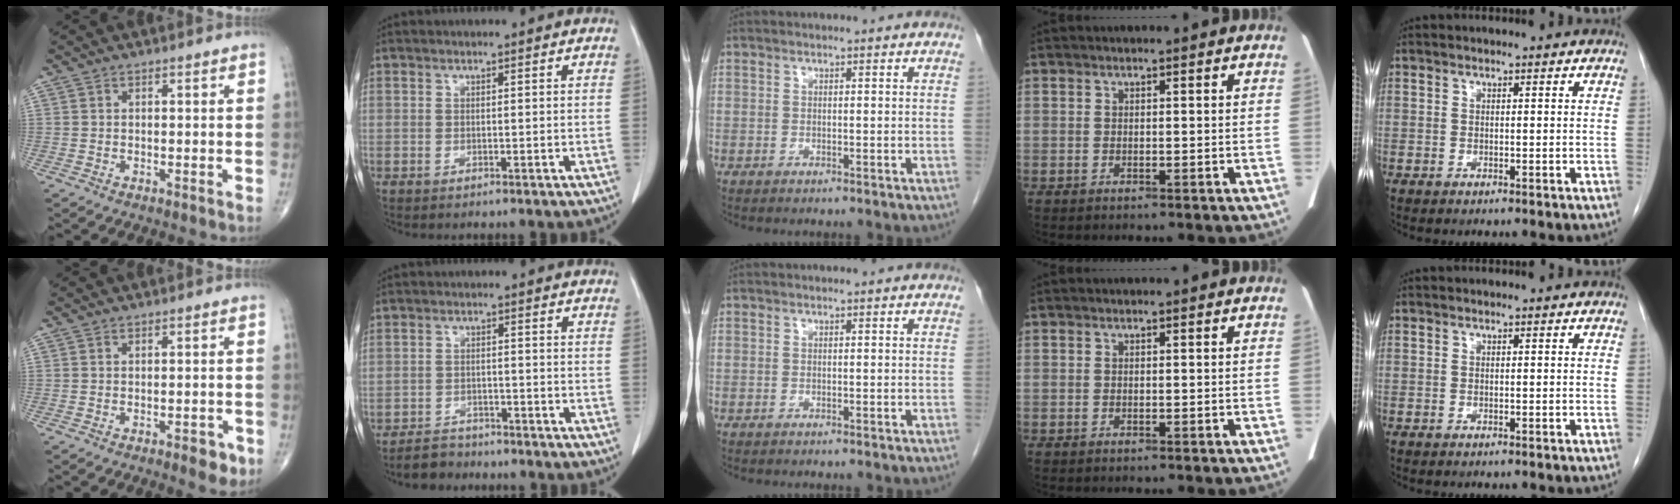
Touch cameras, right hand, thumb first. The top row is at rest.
{"thumb": {"total": 3.9, "force": [-2.0, 1.5, 3.0], "torque": [-0.030, 0.003, -0.023]}, "index": {"total": 3.3, "force": [-3.0, 1.6, -0.3], "torque": [-0.002, 0.002, -0.049]}}